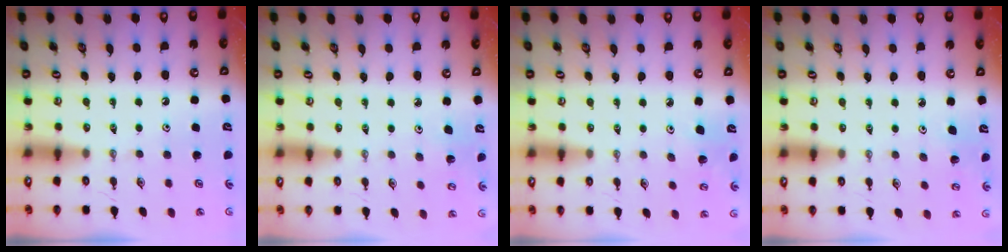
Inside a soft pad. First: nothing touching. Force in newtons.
{"total": 2.8, "press": 2.7, "slide": 1.0}
{"total": 6.1, "press": 5.9, "slide": 1.5}
{"total": 2.9, "press": 2.8, "slide": 0.3}